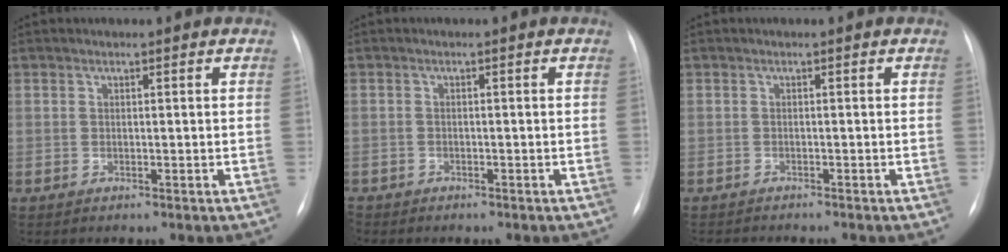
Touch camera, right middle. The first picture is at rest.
{"total": 2.0, "force": [-1.7, 1.0, 0.5], "torque": [-0.012, -0.003, -0.022]}
{"total": 4.6, "force": [-4.2, 0.3, 1.8], "torque": [-0.019, -0.010, -0.054]}